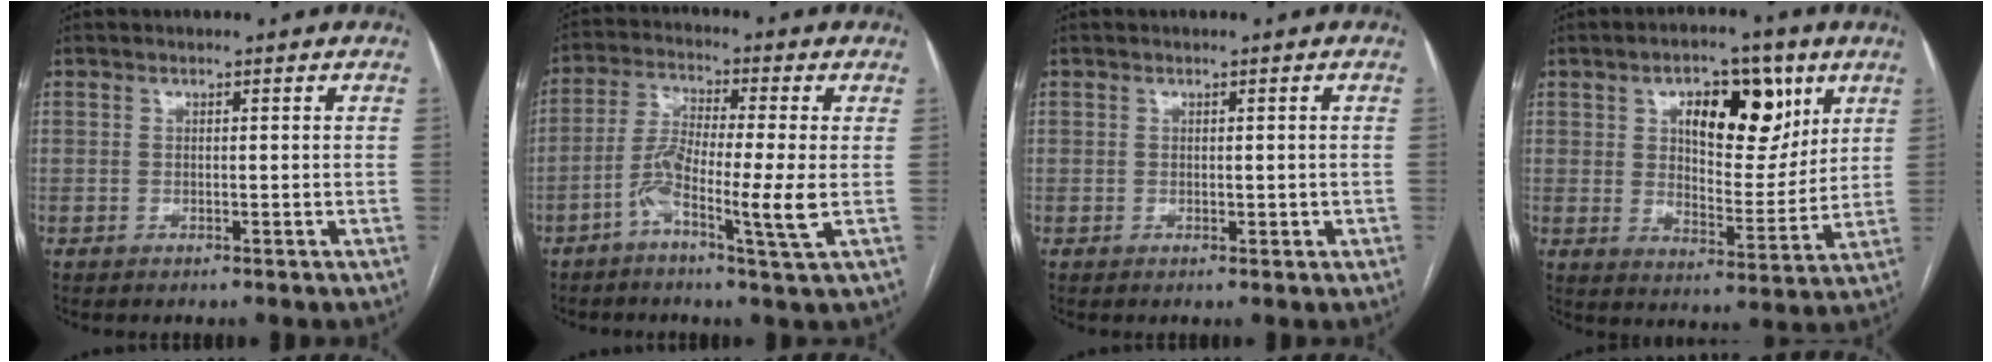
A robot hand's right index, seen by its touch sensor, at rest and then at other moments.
{"total": 8.7, "force": [-2.7, -0.2, 8.3], "torque": [-0.165, 0.001, -0.056]}
{"total": 1.0, "force": [-0.2, 0.6, 0.8], "torque": [-0.009, 0.000, 0.003]}
{"total": 13.2, "force": [5.8, 5.9, 10.3], "torque": [-0.149, 0.012, 0.097]}